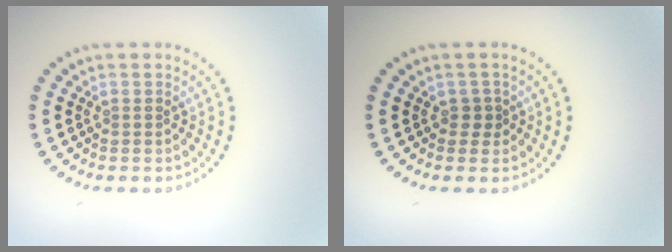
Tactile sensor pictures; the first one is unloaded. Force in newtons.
{"total": 1.1, "press": 0.9, "slide": 0.7}